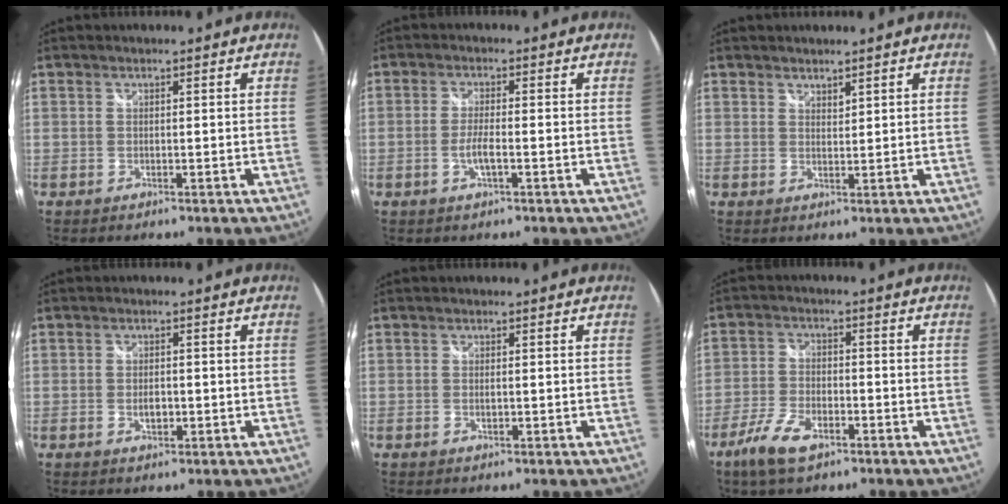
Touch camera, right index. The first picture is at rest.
{"total": 3.6, "force": [-1.3, 0.5, 3.3], "torque": [-0.068, -0.003, -0.026]}
{"total": 1.5, "force": [1.4, 0.5, 0.3], "torque": [-0.001, 0.000, 0.023]}
{"total": 2.5, "force": [-0.6, 1.4, 2.0], "torque": [-0.034, -0.002, -0.010]}
{"total": 1.1, "force": [-0.1, 0.4, 1.0], "torque": [-0.019, -0.001, -0.003]}
{"total": 8.0, "force": [-5.1, 3.3, 5.2], "torque": [-0.126, -0.008, -0.101]}